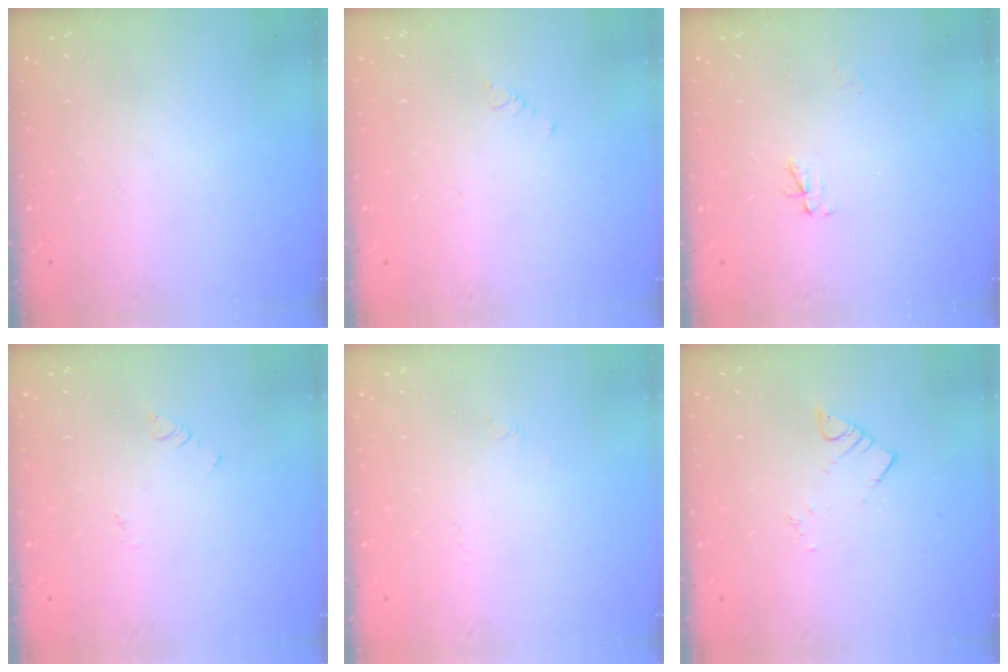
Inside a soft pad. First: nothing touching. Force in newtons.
{"total": 0.7, "press": 0.6, "slide": 0.2}
{"total": 3.0, "press": 3.0, "slide": 0.4}
{"total": 1.9, "press": 1.9, "slide": 0.4}
{"total": 1.7, "press": 1.6, "slide": 0.4}
{"total": 3.7, "press": 3.7, "slide": 0.5}